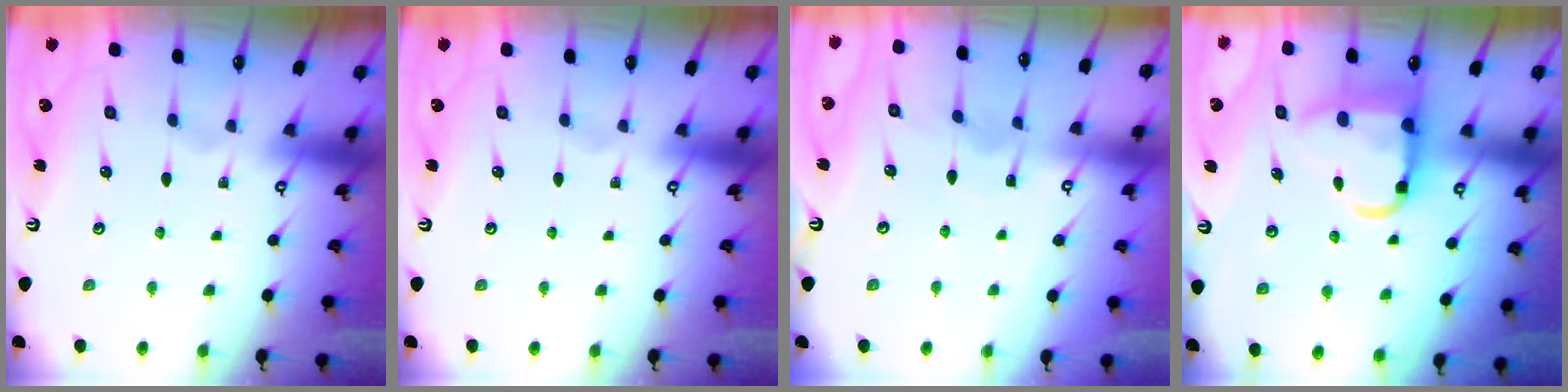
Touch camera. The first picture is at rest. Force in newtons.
{"total": 0.0}
{"total": 4.0, "press": 4.0, "slide": 0.4}
{"total": 12.8, "press": 12.7, "slide": 1.7}